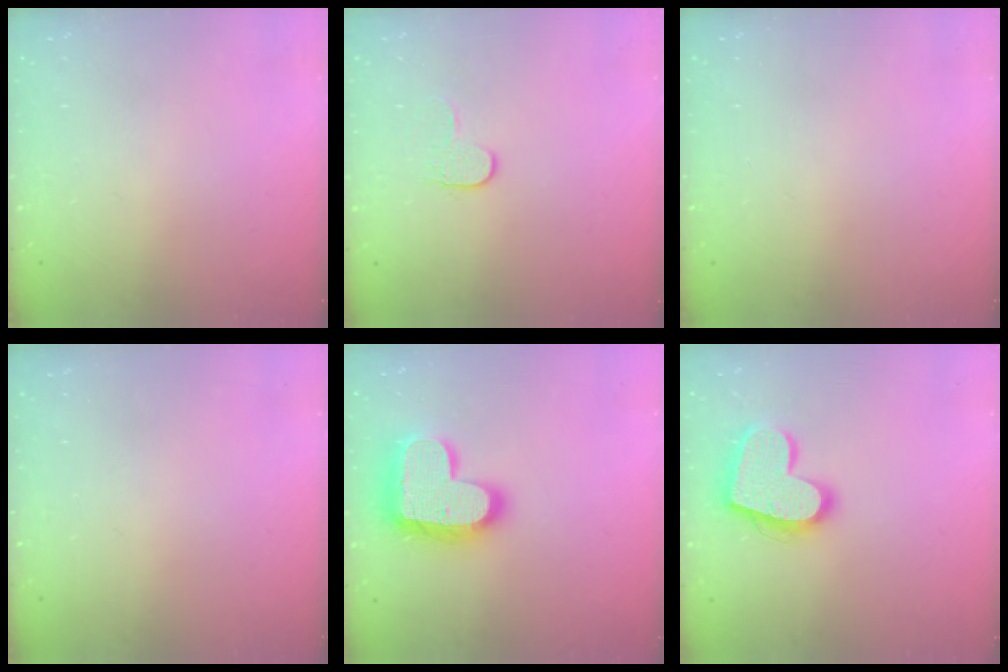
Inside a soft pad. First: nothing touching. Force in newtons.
{"total": 4.6, "press": 4.6, "slide": 0.5}
{"total": 0.0}
{"total": 0.0}
{"total": 19.9, "press": 19.9, "slide": 1.3}
{"total": 17.9, "press": 17.9, "slide": 1.3}